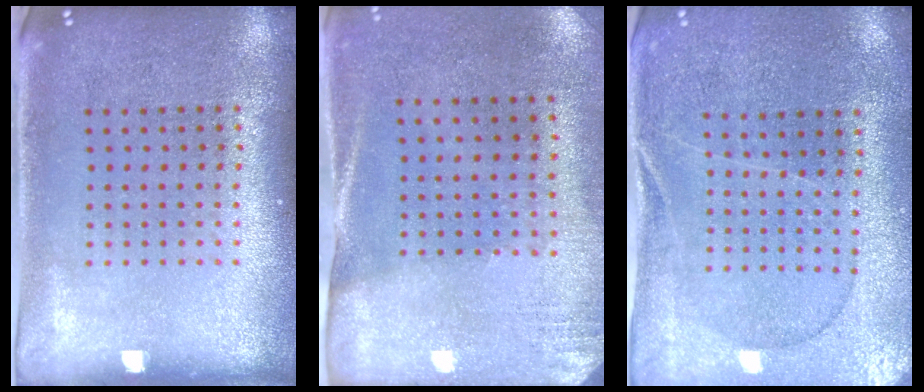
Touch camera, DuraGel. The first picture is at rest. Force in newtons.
{"total": 2.6, "press": 2.3, "slide": 1.3}
{"total": 0.5, "press": 0.4, "slide": 0.4}